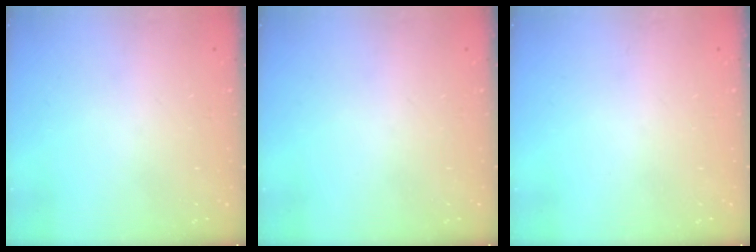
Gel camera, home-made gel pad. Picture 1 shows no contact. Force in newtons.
{"total": 0.0}
{"total": 0.0}